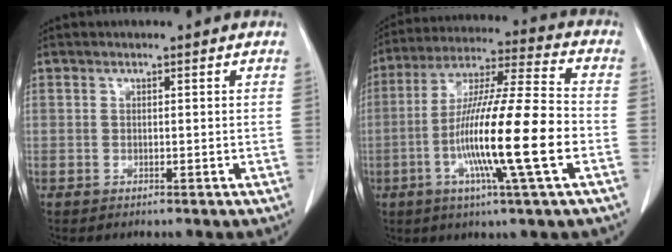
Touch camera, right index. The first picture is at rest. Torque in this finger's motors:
{"motor_torque": [0.94, -0.23, 1.05, 0.21]}